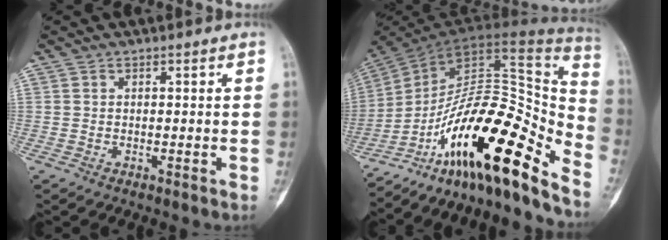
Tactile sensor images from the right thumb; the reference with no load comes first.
{"total": 27.0, "force": [-17.5, 7.4, 19.2], "torque": [-0.251, 0.119, -0.284]}